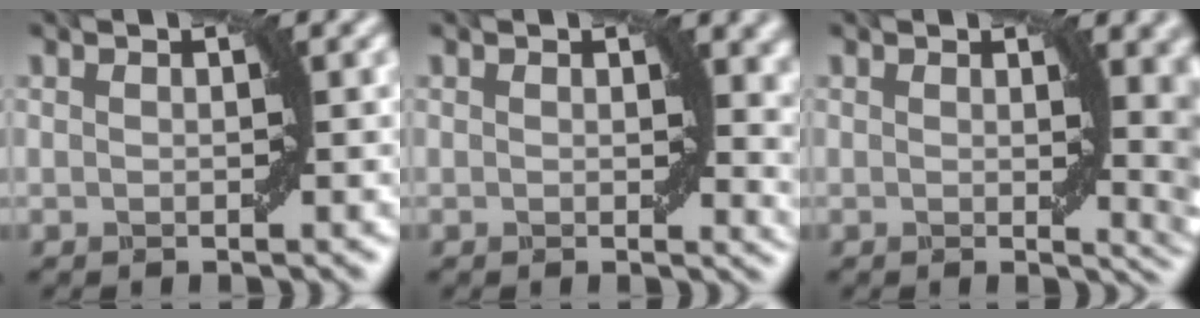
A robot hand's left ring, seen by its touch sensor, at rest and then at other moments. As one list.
[{"total": 3.6, "force": [1.1, 2.0, 2.8], "torque": [-0.022, -0.009, 0.017]}, {"total": 7.1, "force": [1.0, 2.9, 6.4], "torque": [-0.039, -0.003, 0.017]}]